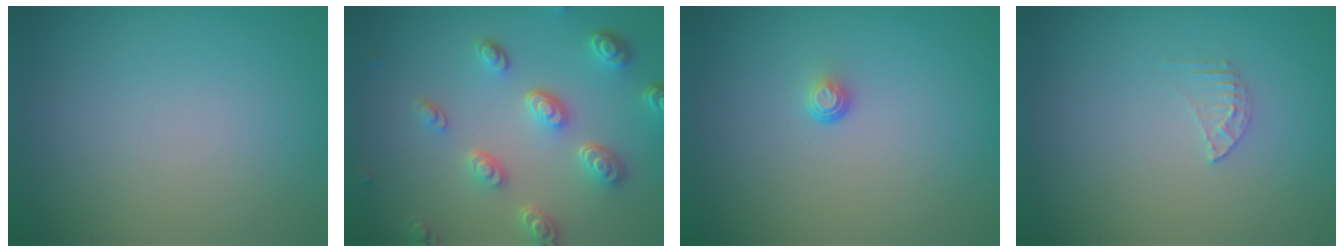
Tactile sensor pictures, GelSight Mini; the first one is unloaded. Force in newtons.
{"total": 5.0, "press": 3.7, "slide": 3.3}
{"total": 0.9, "press": 0.5, "slide": 0.7}
{"total": 1.3, "press": 1.3, "slide": 0.1}